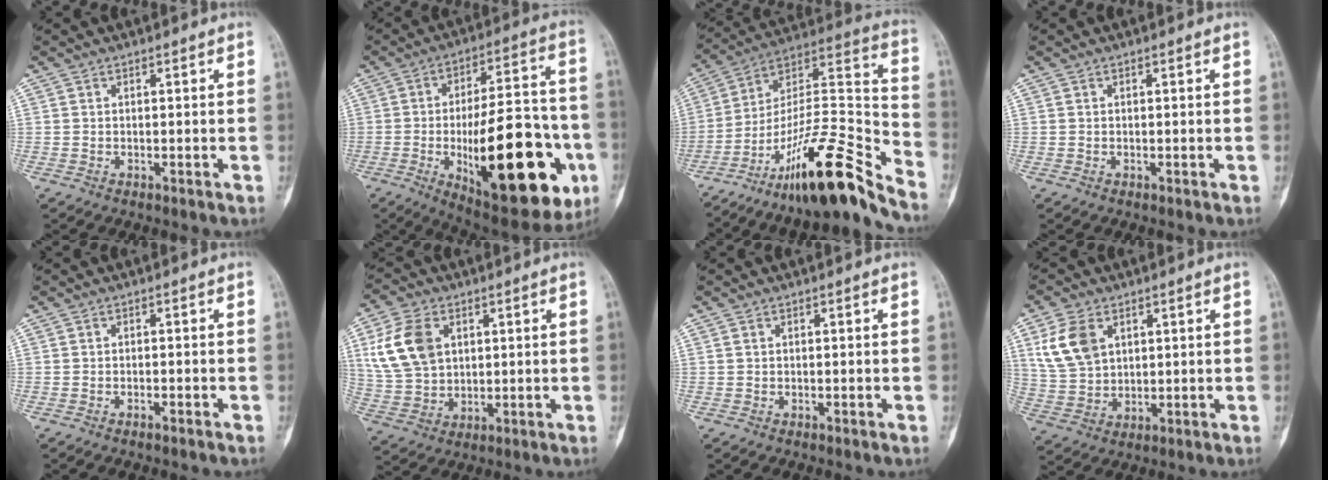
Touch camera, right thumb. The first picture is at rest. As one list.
[{"total": 30.0, "force": [-8.6, 11.5, 26.4], "torque": [-0.348, 0.010, -0.107]}, {"total": 24.1, "force": [-17.5, 4.4, 16.0], "torque": [-0.249, 0.111, -0.294]}, {"total": 0.0}, {"total": 1.1, "force": [-0.9, 0.2, 0.6], "torque": [-0.016, 0.006, -0.010]}, {"total": 12.5, "force": [3.6, 8.9, 8.1], "torque": [-0.148, -0.003, 0.076]}, {"total": 0.0}, {"total": 9.3, "force": [3.7, 6.3, 5.8], "torque": [-0.107, -0.009, 0.084]}]